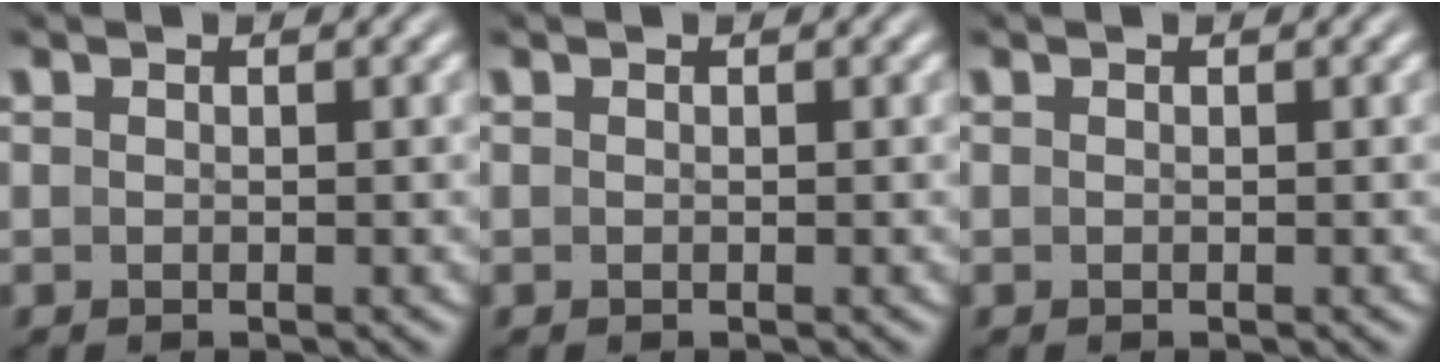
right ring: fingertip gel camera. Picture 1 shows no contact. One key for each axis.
{"total": 0.0}
{"total": 0.0}